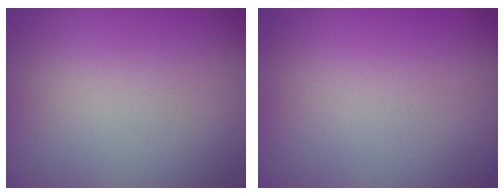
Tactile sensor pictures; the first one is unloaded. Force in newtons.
{"total": 0.0}